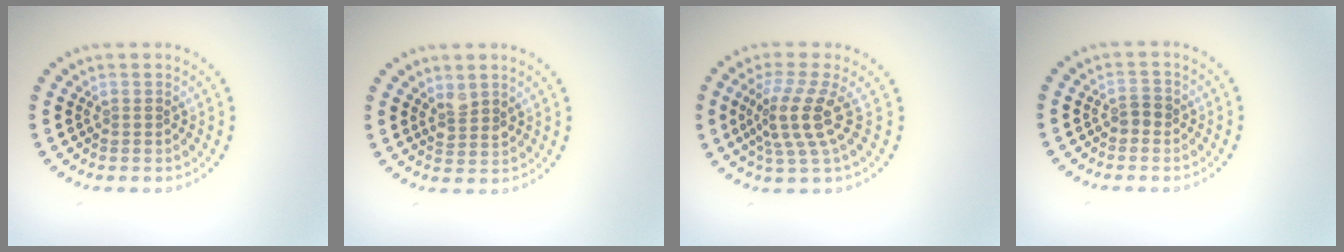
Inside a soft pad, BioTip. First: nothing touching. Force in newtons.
{"total": 1.5, "press": 1.3, "slide": 0.8}
{"total": 4.0, "press": 3.0, "slide": 2.6}
{"total": 1.2, "press": 1.1, "slide": 0.4}